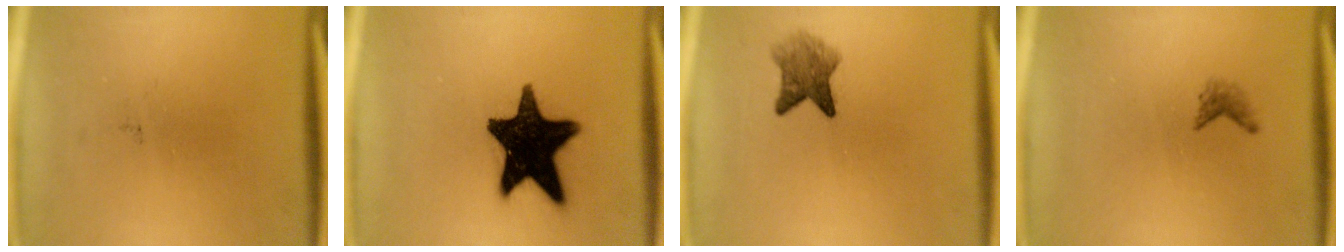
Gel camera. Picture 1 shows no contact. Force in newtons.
{"total": 18.8}
{"total": 4.2}
{"total": 1.1}